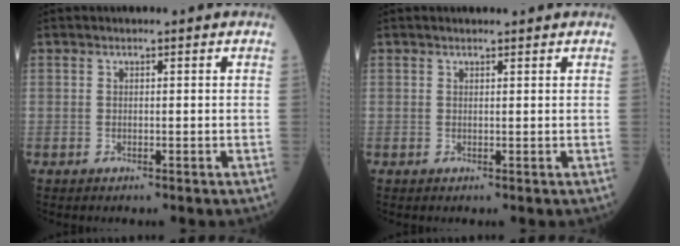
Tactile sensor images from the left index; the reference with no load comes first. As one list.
[{"total": 1.6, "force": [1.5, 0.2, 0.5], "torque": [-0.009, 0.008, 0.020]}]